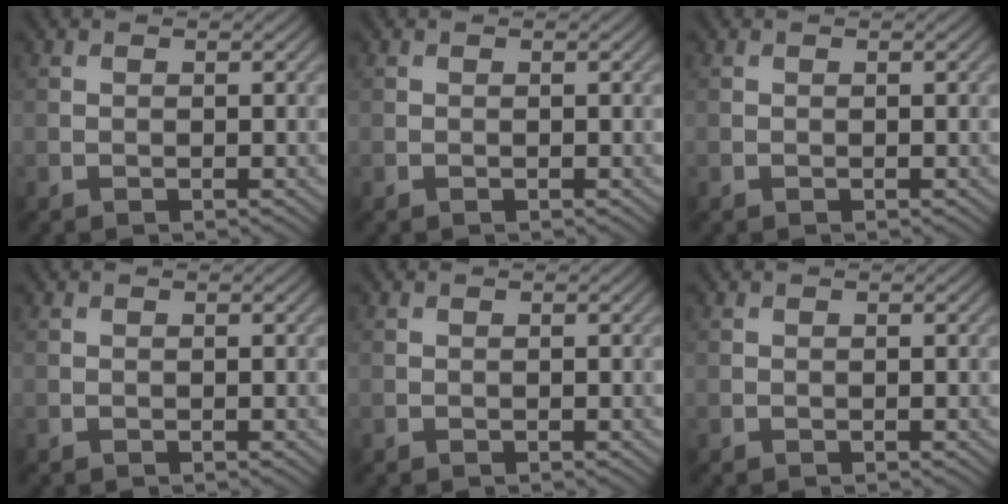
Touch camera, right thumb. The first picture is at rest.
{"total": 0.0}
{"total": 0.0}
{"total": 0.0}
{"total": 0.0}
{"total": 0.0}